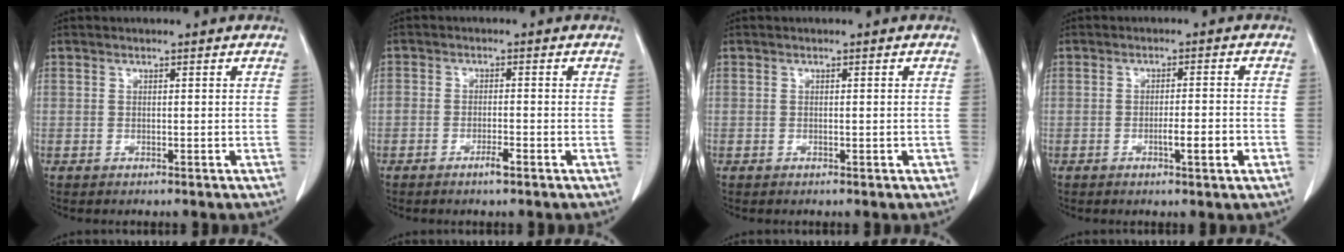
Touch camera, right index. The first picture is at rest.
{"total": 2.5, "force": [-1.6, 0.5, 1.8], "torque": [-0.031, 0.001, -0.029]}
{"total": 0.6, "force": [-0.2, 0.3, 0.4], "torque": [-0.006, 0.001, 0.000]}
{"total": 3.9, "force": [-1.5, 0.1, 3.6], "torque": [-0.056, -0.002, -0.020]}